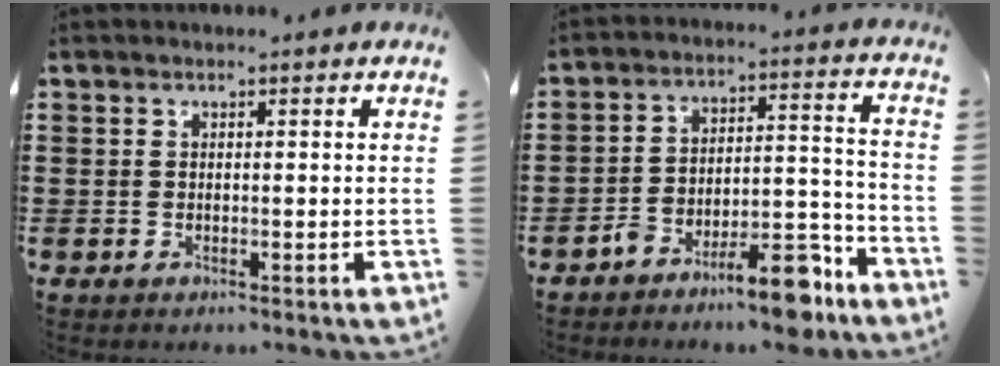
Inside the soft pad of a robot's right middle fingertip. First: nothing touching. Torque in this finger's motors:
{"motor_torque": [1.09, -1.05, 0.20, 0.09]}